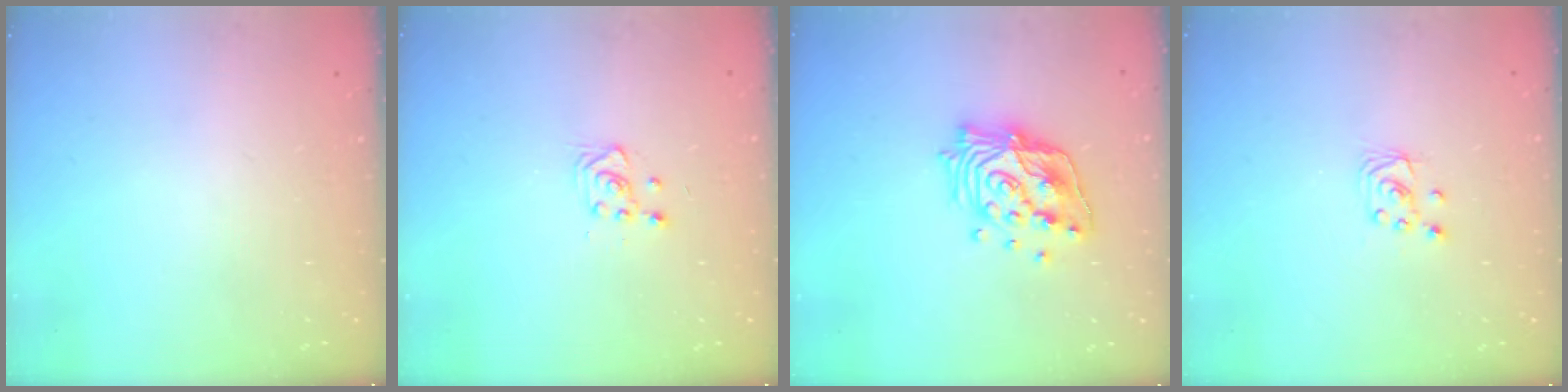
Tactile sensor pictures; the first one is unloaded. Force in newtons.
{"total": 2.8, "press": 2.7, "slide": 0.7}
{"total": 17.5, "press": 17.2, "slide": 2.8}
{"total": 2.7, "press": 2.7, "slide": 0.2}